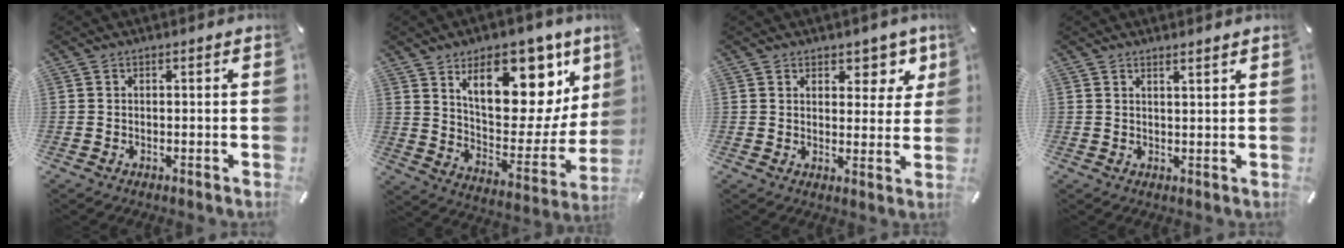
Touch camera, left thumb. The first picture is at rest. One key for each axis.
{"total": 21.6, "fx": 12.3, "fy": 11.2, "fz": 13.8, "tx": -0.185, "ty": -0.086, "tz": 0.204}
{"total": 6.5, "fx": 4.3, "fy": 4.0, "fz": 2.7, "tx": -0.014, "ty": -0.029, "tz": 0.069}
{"total": 1.7, "fx": 1.6, "fy": -0.3, "fz": 0.5, "tx": -0.010, "ty": -0.008, "tz": 0.029}